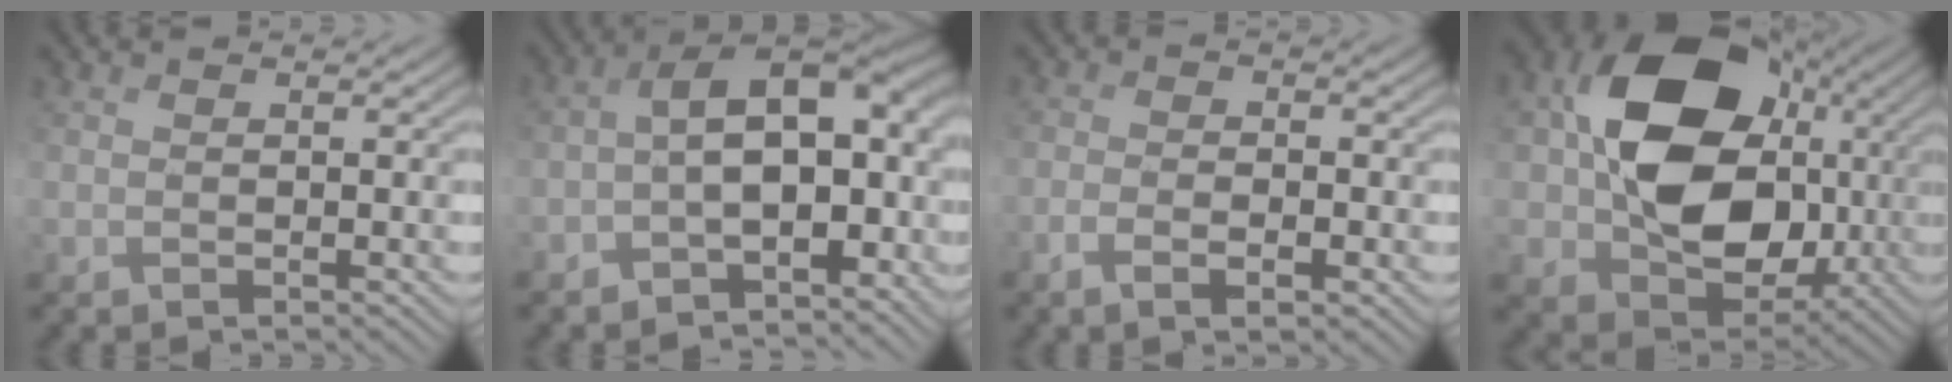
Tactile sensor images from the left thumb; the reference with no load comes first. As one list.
[{"total": 13.8, "force": [-2.2, 7.4, 11.4], "torque": [-0.193, -0.007, -0.024]}, {"total": 3.4, "force": [-1.7, 1.3, 2.7], "torque": [-0.058, -0.003, -0.033]}, {"total": 17.0, "force": [1.8, 13.2, 10.6], "torque": [-0.193, -0.003, 0.035]}]